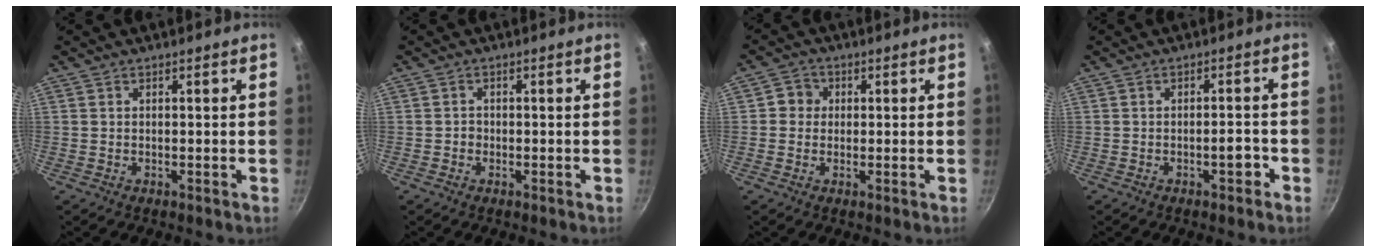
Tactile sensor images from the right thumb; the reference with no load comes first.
{"total": 1.1, "force": [-0.4, 0.9, 0.3], "torque": [-0.003, 0.002, -0.009]}
{"total": 3.5, "force": [0.3, 3.3, 1.0], "torque": [0.008, 0.003, -0.005]}
{"total": 2.7, "force": [-1.5, 1.1, 2.0], "torque": [-0.016, 0.018, -0.020]}